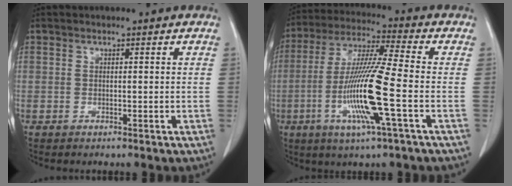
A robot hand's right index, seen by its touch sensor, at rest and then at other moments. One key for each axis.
{"total": 14.3, "fx": -3.8, "fy": -0.3, "fz": 13.8, "tx": -0.284, "ty": -0.014, "tz": -0.079}